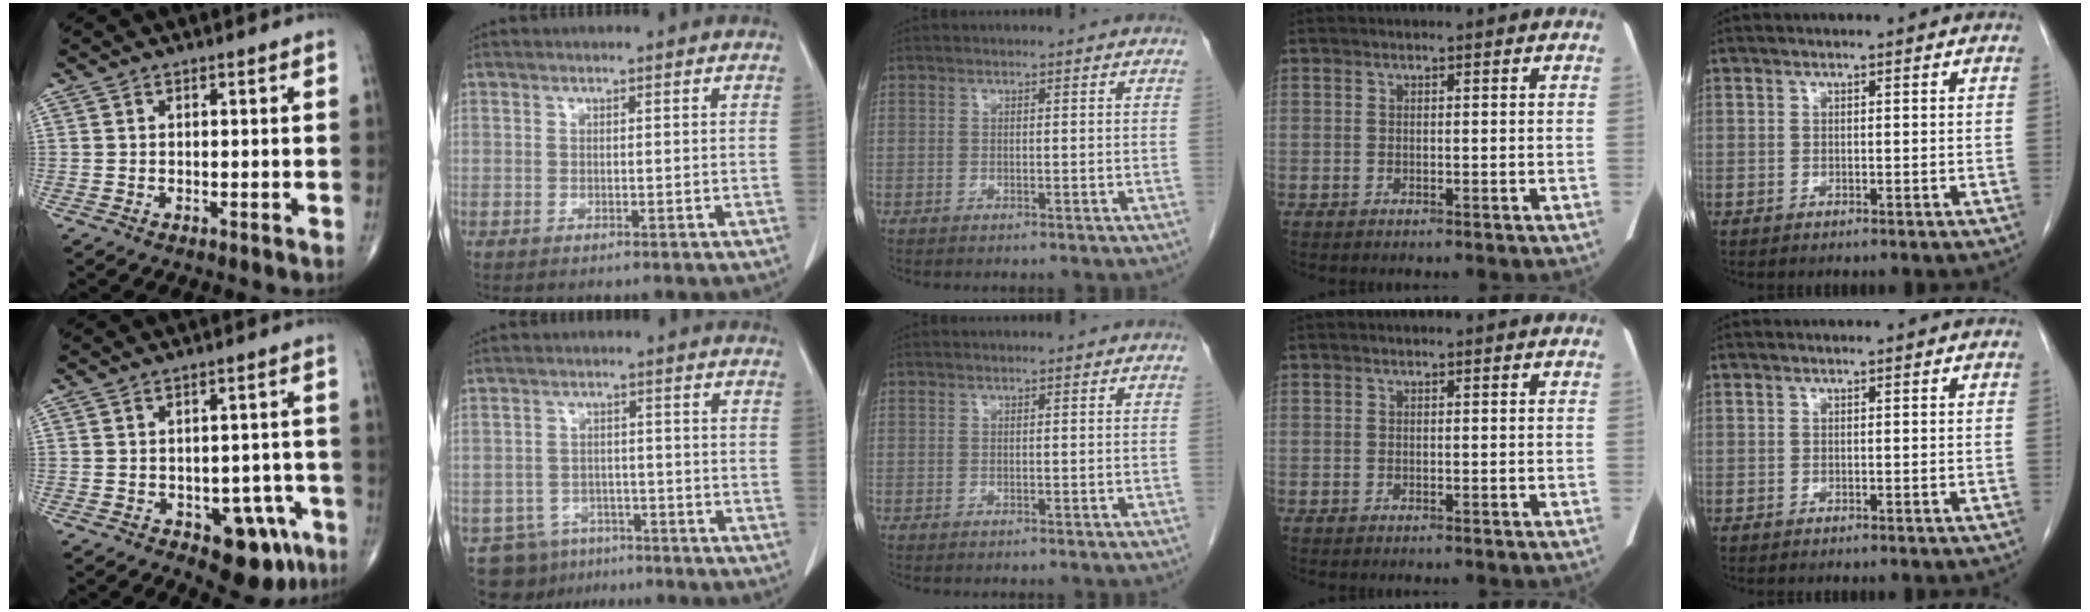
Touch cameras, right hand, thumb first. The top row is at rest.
{"thumb": {"total": 9.7, "force": [-4.7, 5.4, 6.6], "torque": [-0.042, 0.027, -0.052]}, "index": {"total": 7.5, "force": [-5.1, 5.5, 0.7], "torque": [-0.011, 0.018, -0.069]}}